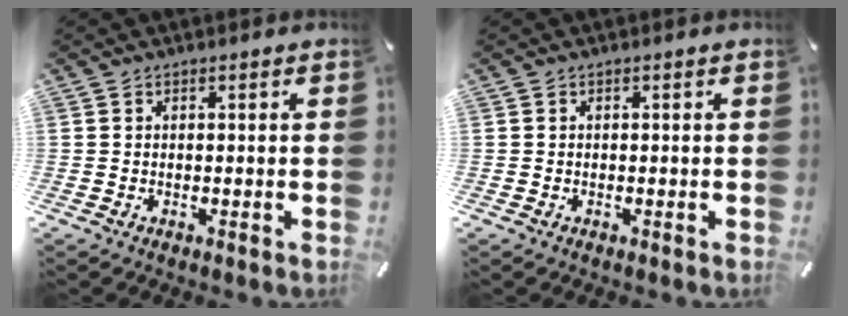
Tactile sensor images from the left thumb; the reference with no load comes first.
{"total": 0.0}